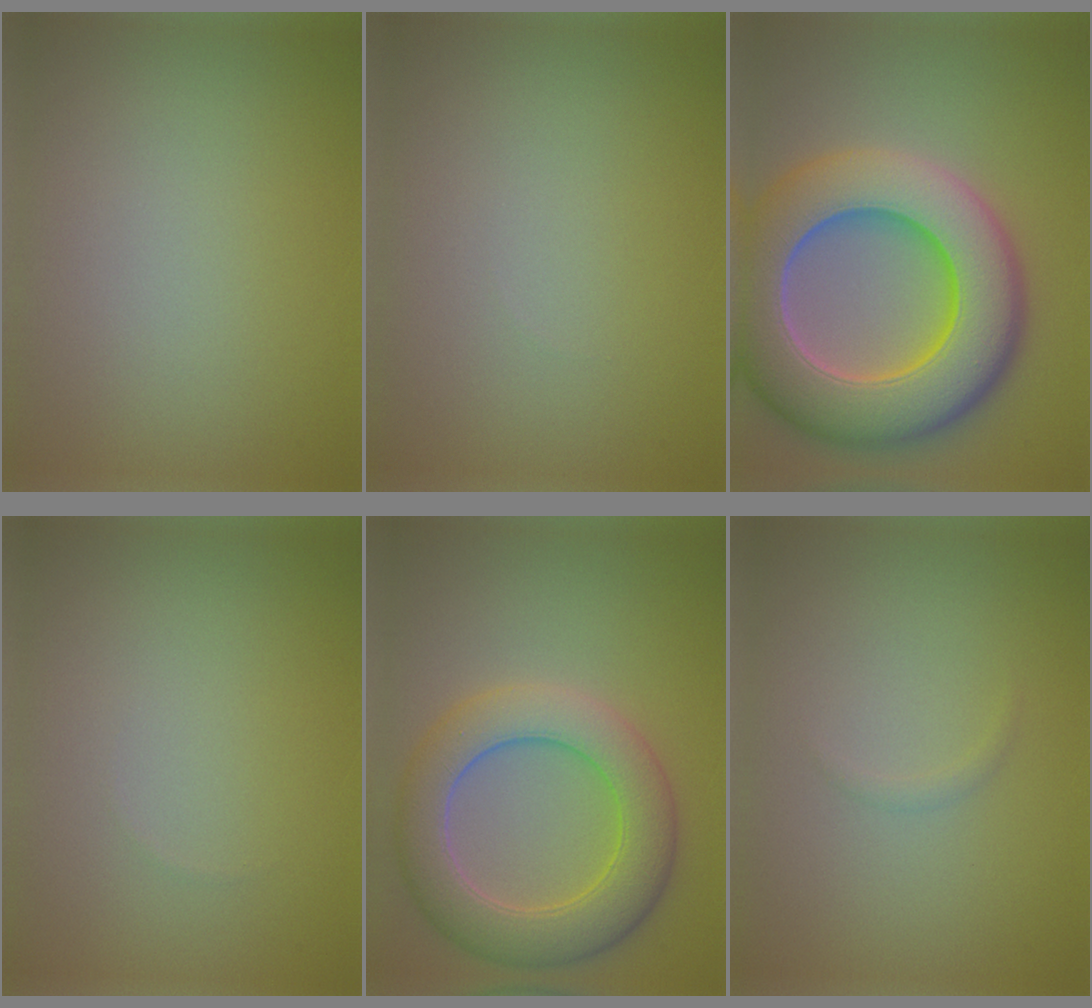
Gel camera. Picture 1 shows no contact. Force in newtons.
{"total": 0.0}
{"total": 12.6, "press": 12.6, "slide": 0.6}
{"total": 0.0}
{"total": 6.8, "press": 6.8, "slide": 0.3}
{"total": 0.5, "press": 0.5, "slide": 0.0}